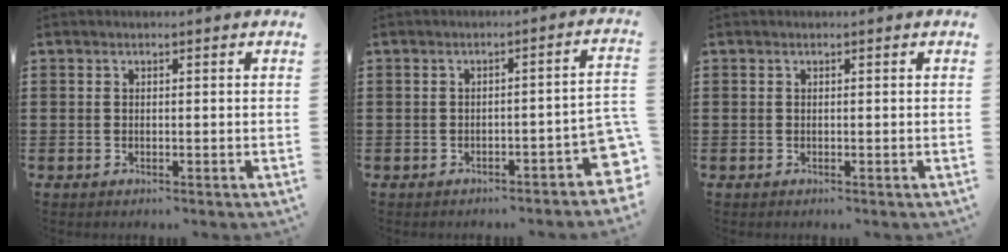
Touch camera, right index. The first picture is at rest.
{"total": 3.4, "force": [-2.3, 0.6, 2.4], "torque": [-0.041, -0.001, -0.044]}
{"total": 0.0}